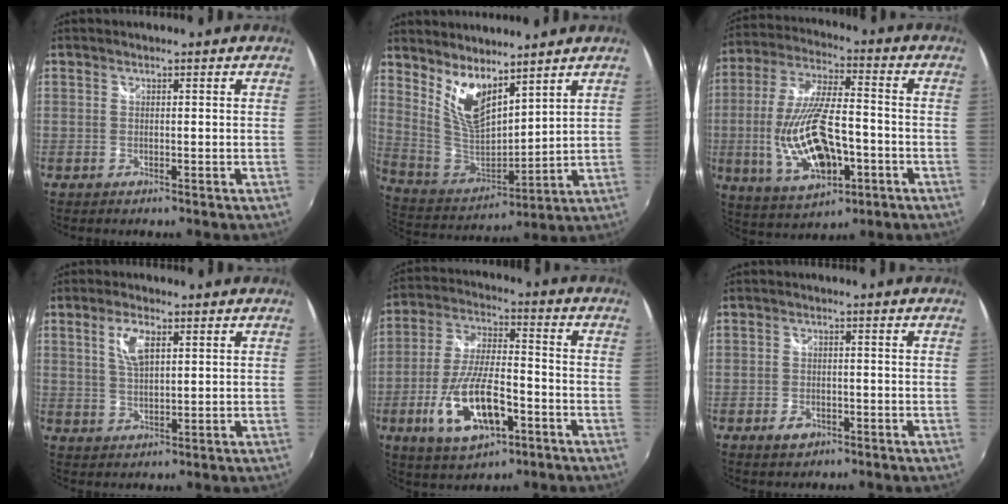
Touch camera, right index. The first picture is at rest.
{"total": 11.9, "force": [8.0, 4.7, 7.5], "torque": [-0.137, -0.014, 0.165]}
{"total": 18.3, "force": [-4.8, 7.6, 16.0], "torque": [-0.340, -0.015, -0.068]}
{"total": 5.5, "force": [2.2, 2.4, 4.4], "torque": [-0.081, 0.004, 0.044]}
{"total": 15.4, "force": [-6.0, 6.1, 12.8], "torque": [-0.267, -0.011, -0.101]}
{"total": 3.1, "force": [-1.8, 2.1, 1.5], "torque": [-0.033, -0.002, -0.029]}